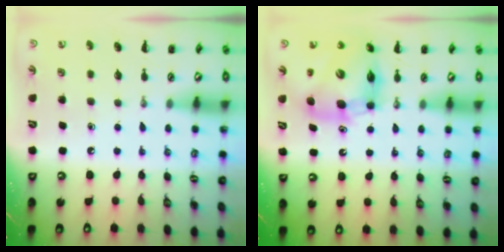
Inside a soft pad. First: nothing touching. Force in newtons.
{"total": 11.2, "press": 10.7, "slide": 3.4}